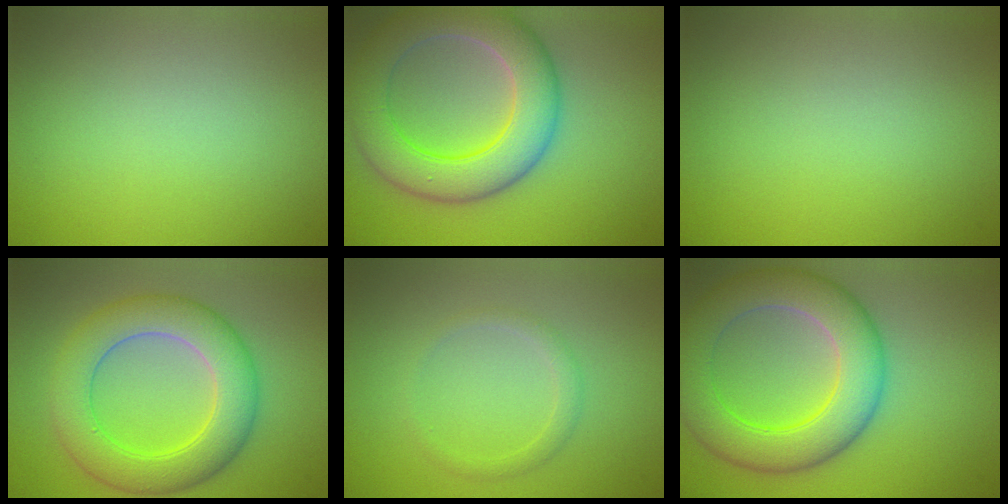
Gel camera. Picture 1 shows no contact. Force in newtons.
{"total": 8.5, "press": 8.4, "slide": 0.5}
{"total": 0.0}
{"total": 7.4, "press": 7.4, "slide": 0.2}
{"total": 1.4, "press": 1.4, "slide": 0.0}
{"total": 8.7, "press": 8.7, "slide": 0.3}